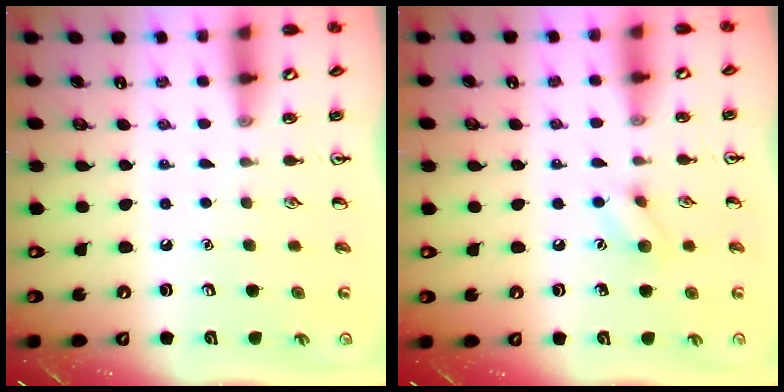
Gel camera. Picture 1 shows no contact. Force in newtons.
{"total": 6.1, "press": 6.0, "slide": 1.0}